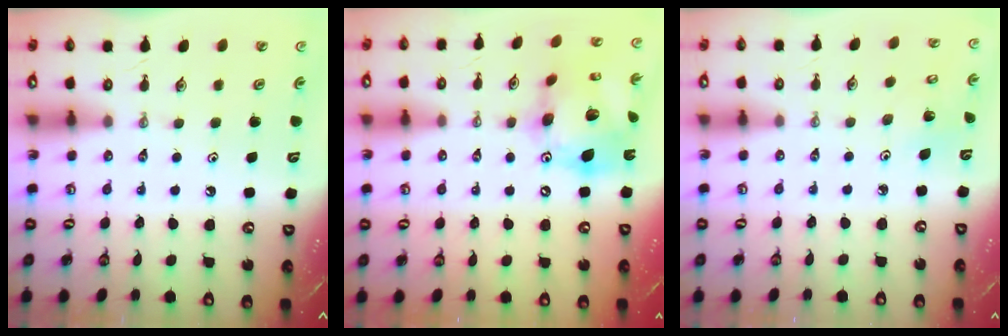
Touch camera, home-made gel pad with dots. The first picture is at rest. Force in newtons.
{"total": 18.6, "press": 18.5, "slide": 2.1}
{"total": 2.6, "press": 2.6, "slide": 0.2}